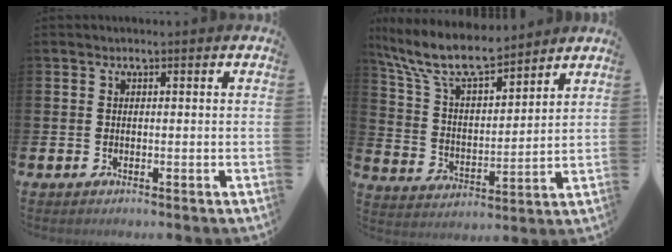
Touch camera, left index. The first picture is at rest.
{"total": 10.3, "force": [8.9, 2.4, 4.4], "torque": [-0.121, -0.047, 0.159]}